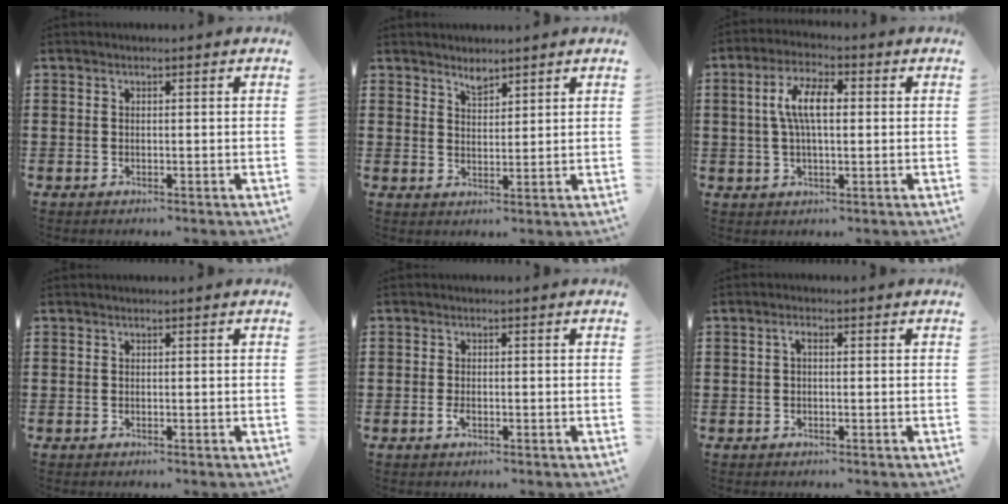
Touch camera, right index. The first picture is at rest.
{"total": 2.2, "force": [2.0, 0.7, 0.6], "torque": [-0.015, 0.002, 0.038]}
{"total": 7.2, "force": [0.6, 2.8, 6.6], "torque": [-0.141, 0.008, 0.003]}
{"total": 0.0}
{"total": 1.4, "force": [-0.5, 0.5, 1.2], "torque": [-0.032, -0.008, -0.011]}
{"total": 1.5, "force": [-0.1, 0.5, 1.4], "torque": [-0.028, 0.001, -0.003]}